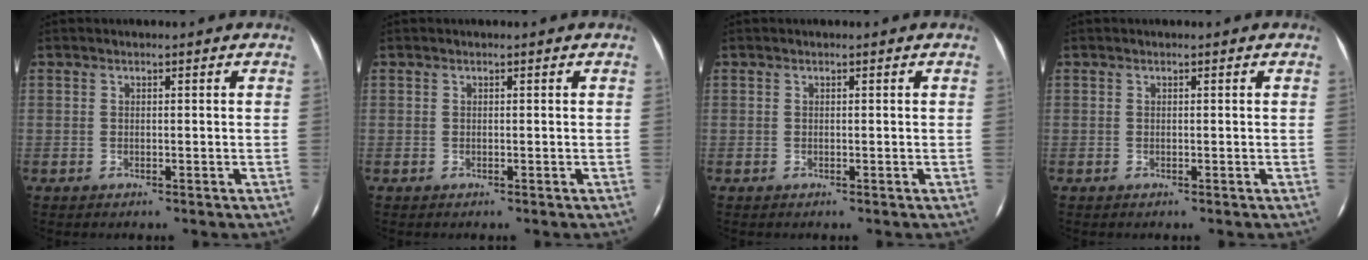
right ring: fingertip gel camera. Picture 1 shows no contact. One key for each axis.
{"total": 0.0}
{"total": 0.0}
{"total": 0.0}